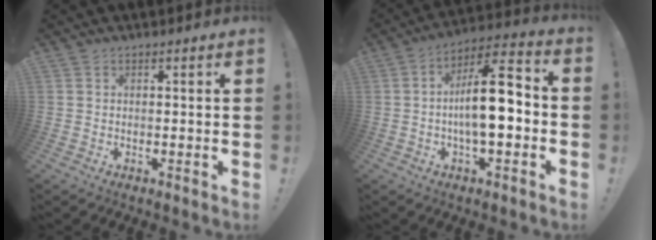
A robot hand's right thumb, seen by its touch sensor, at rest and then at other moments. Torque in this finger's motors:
{"motor_torque": [0.24, 0.57, 0.73, 0.44, 0.31]}